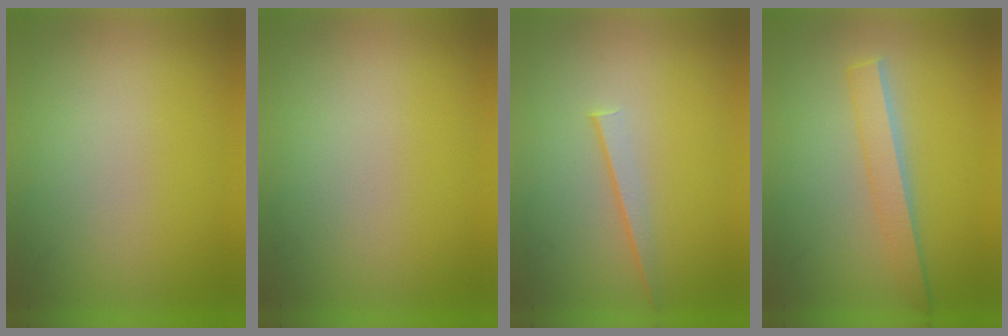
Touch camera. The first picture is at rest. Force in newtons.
{"total": 0.0}
{"total": 1.1}
{"total": 2.2}